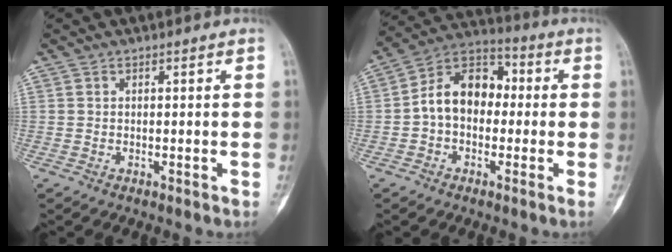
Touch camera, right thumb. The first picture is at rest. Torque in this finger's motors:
{"motor_torque": [0.68, 0.67, 0.64, -0.53, 0.09]}